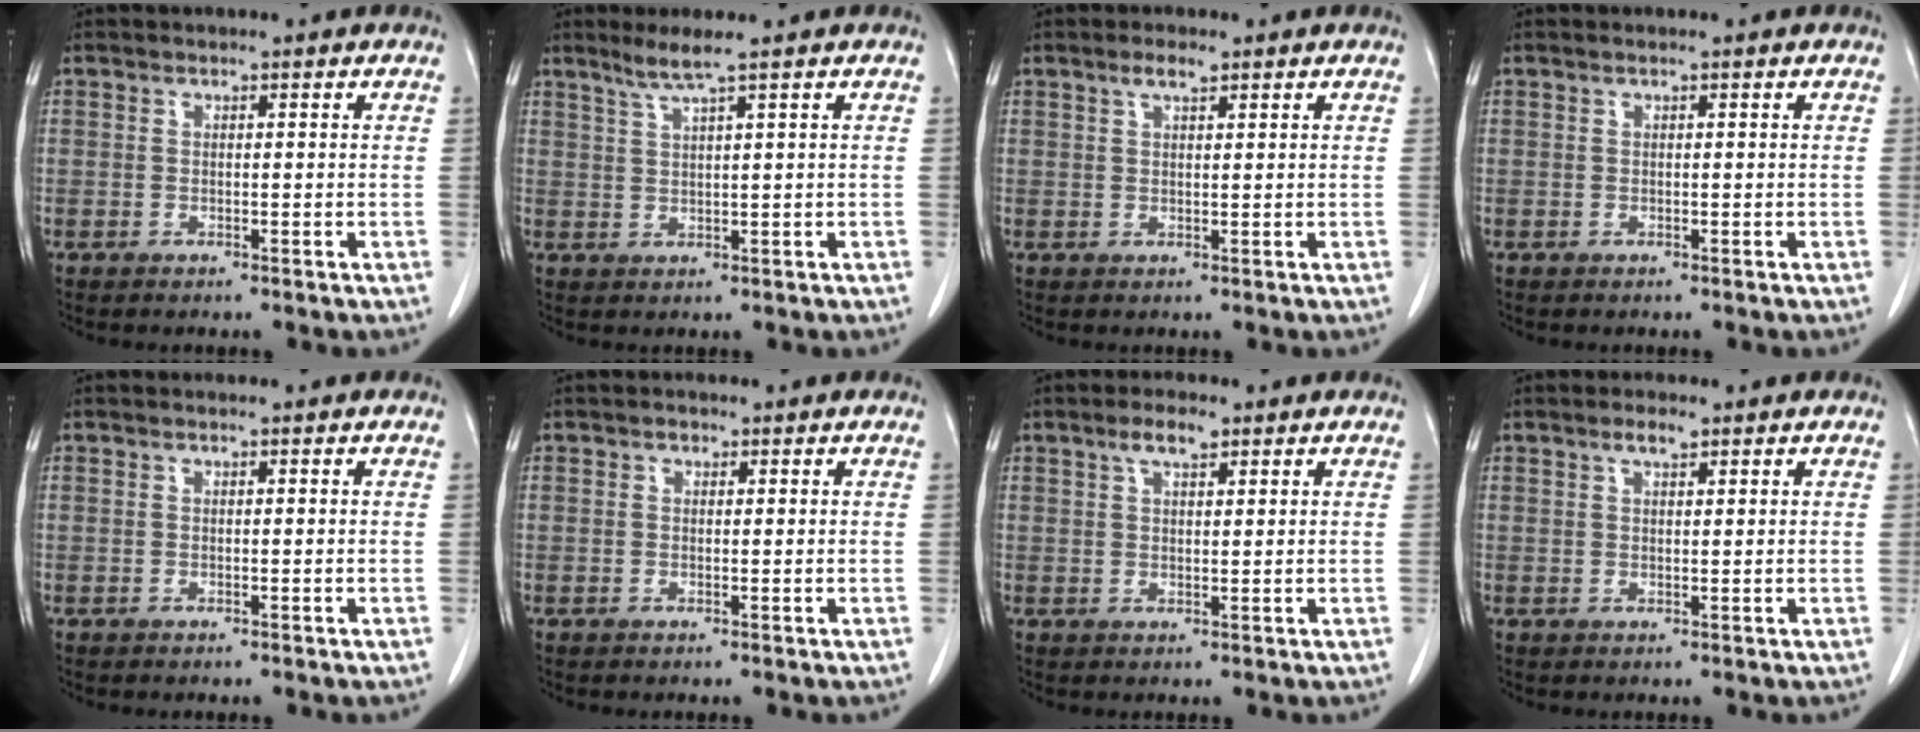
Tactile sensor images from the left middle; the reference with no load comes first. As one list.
[{"total": 3.3, "force": [2.3, -0.9, 2.2], "torque": [-0.051, -0.004, 0.050]}, {"total": 2.1, "force": [1.4, 0.4, 1.5], "torque": [-0.033, 0.004, 0.027]}, {"total": 0.0}, {"total": 0.0}, {"total": 0.5, "force": [0.3, 0.4, 0.2], "torque": [-0.003, -0.001, 0.004]}, {"total": 3.3, "force": [2.1, 0.9, 2.4], "torque": [-0.049, 0.006, 0.039]}, {"total": 2.0, "force": [1.4, 0.5, 1.4], "torque": [-0.030, 0.003, 0.025]}]